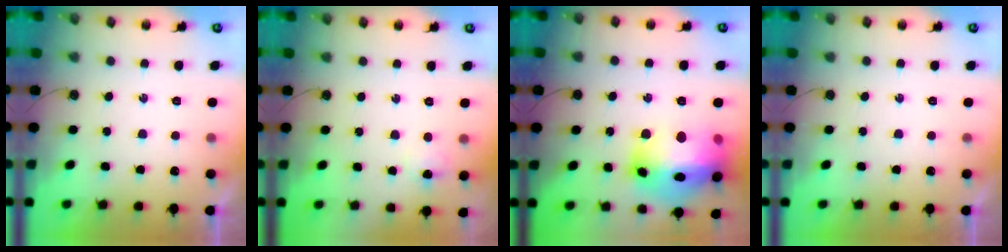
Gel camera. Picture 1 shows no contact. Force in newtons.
{"total": 5.8, "press": 5.7, "slide": 0.6}
{"total": 24.0, "press": 23.9, "slide": 2.5}
{"total": 0.0}